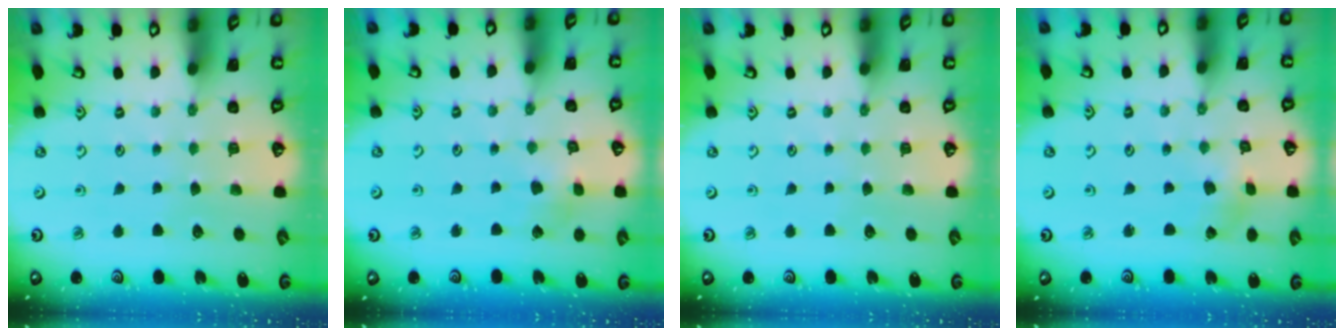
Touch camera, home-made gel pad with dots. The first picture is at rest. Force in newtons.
{"total": 2.9, "press": 2.8, "slide": 0.7}
{"total": 0.0}
{"total": 1.2, "press": 1.2, "slide": 0.2}